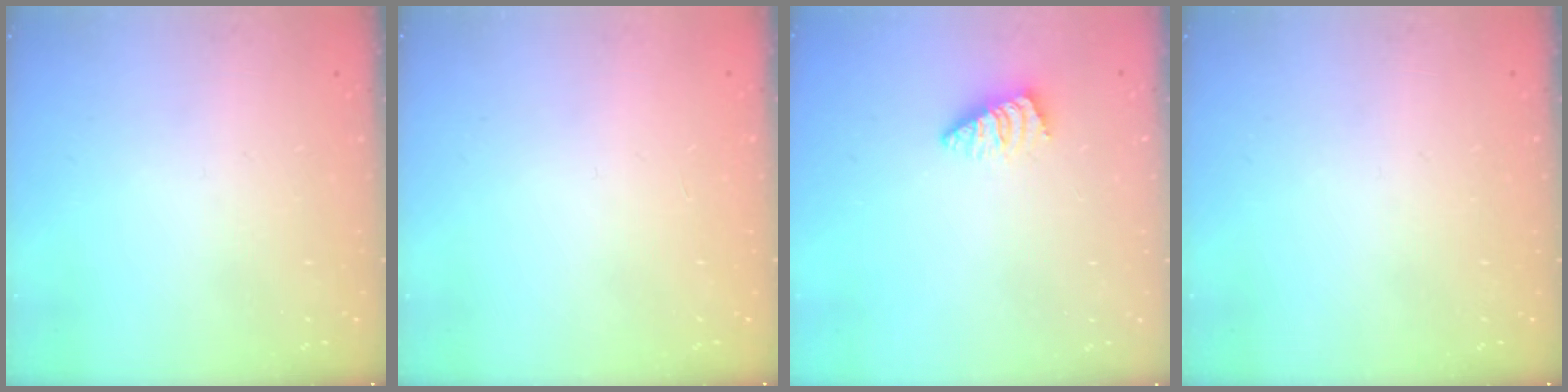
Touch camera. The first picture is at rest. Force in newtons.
{"total": 0.0}
{"total": 1.1, "press": 1.1, "slide": 0.2}
{"total": 0.0}